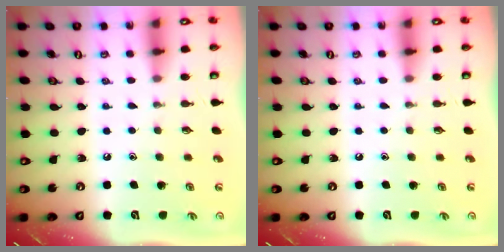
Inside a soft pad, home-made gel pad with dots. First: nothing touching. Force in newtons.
{"total": 0.0}